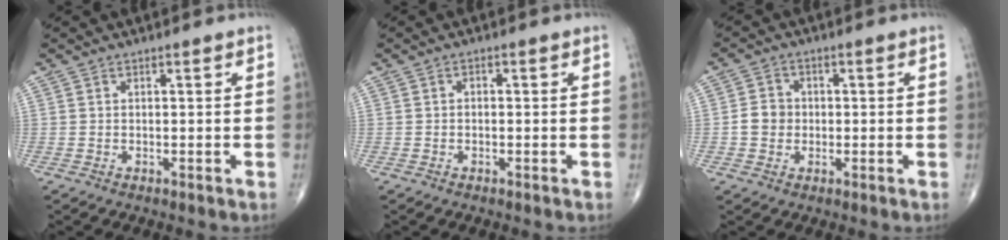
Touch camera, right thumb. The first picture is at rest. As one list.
[{"total": 0.7, "force": [-0.2, 0.5, 0.5], "torque": [-0.003, 0.003, -0.009]}, {"total": 4.1, "force": [-0.4, 3.7, 1.8], "torque": [-0.018, 0.009, -0.012]}]